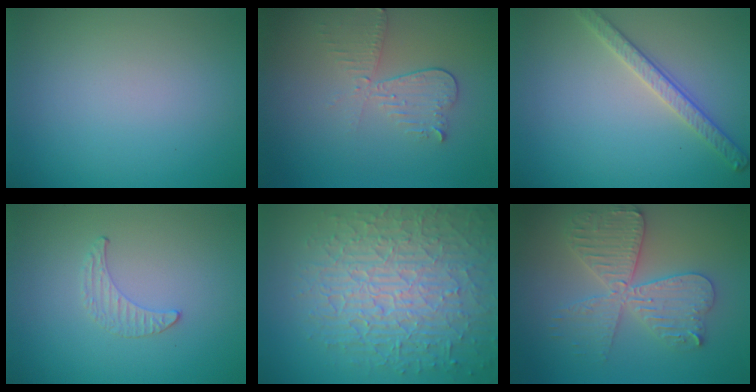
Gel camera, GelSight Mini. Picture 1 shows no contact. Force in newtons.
{"total": 3.1, "press": 2.7, "slide": 1.6}
{"total": 2.8, "press": 2.7, "slide": 0.8}
{"total": 0.5, "press": 0.5, "slide": 0.2}
{"total": 10.0, "press": 6.7, "slide": 7.4}
{"total": 5.7, "press": 5.7, "slide": 0.9}